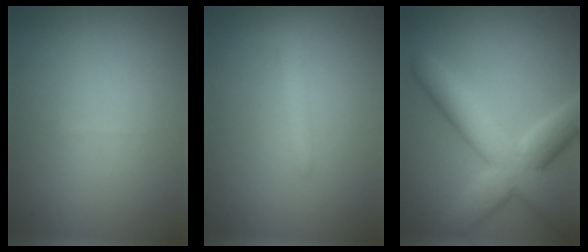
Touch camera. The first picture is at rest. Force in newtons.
{"total": 1.7, "press": 1.7, "slide": 0.1}
{"total": 8.1, "press": 8.1, "slide": 0.5}